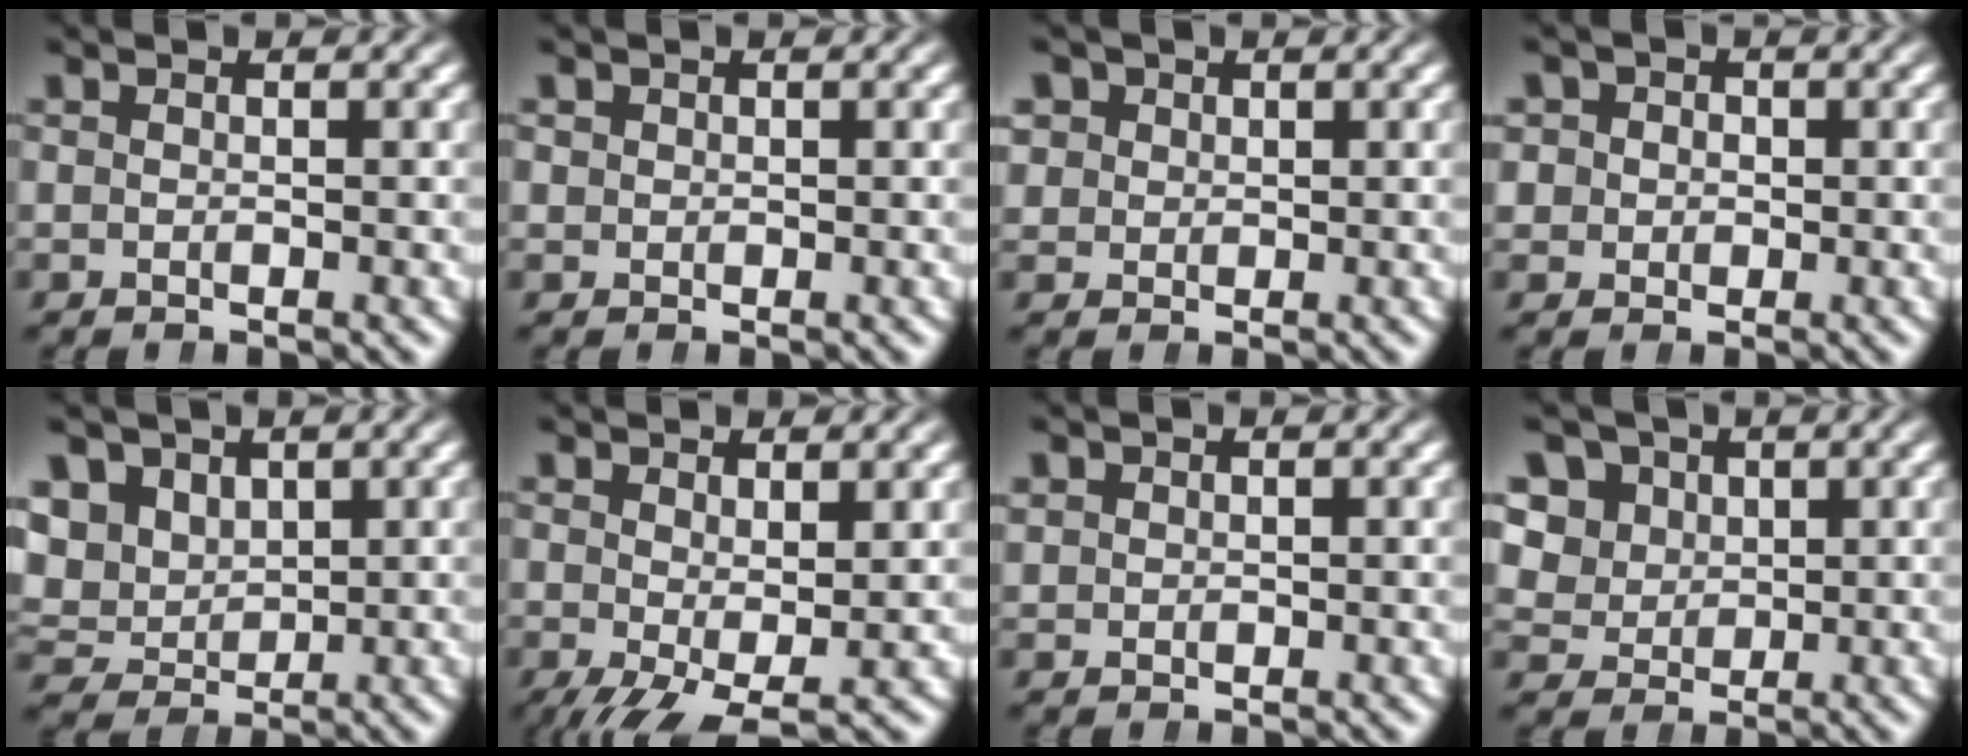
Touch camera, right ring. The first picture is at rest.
{"total": 0.6, "force": [0.5, 0.3, 0.1], "torque": [0.002, -0.007, 0.017]}
{"total": 3.2, "force": [1.3, 2.7, 1.2], "torque": [-0.031, -0.007, 0.032]}
{"total": 3.7, "force": [0.3, 3.4, 1.3], "torque": [-0.029, -0.006, 0.007]}
{"total": 7.7, "force": [1.4, 6.8, 3.2], "torque": [-0.090, -0.026, 0.032]}
{"total": 4.5, "force": [-2.0, 1.5, 3.8], "torque": [-0.062, -0.037, -0.005]}
{"total": 1.0, "force": [0.8, 0.5, 0.2], "torque": [-0.005, -0.005, 0.024]}
{"total": 8.8, "force": [2.6, 7.5, 3.8], "torque": [-0.094, -0.011, 0.047]}